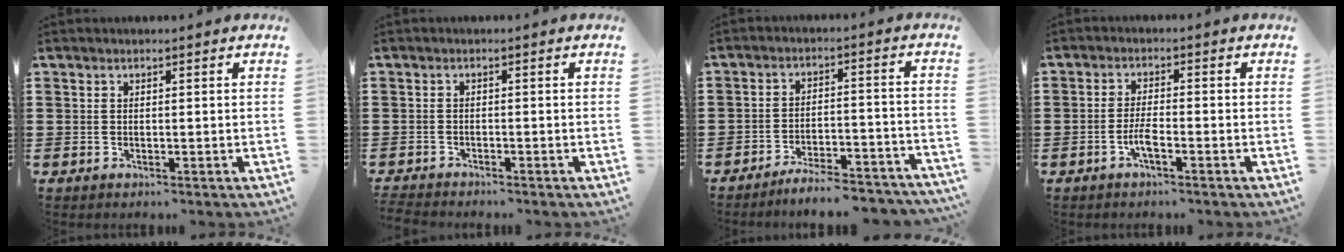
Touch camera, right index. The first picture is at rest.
{"total": 1.5, "force": [-1.4, 0.1, 0.0], "torque": [-0.004, 0.001, -0.032]}
{"total": 5.9, "force": [-5.6, 0.2, 1.8], "torque": [-0.027, 0.003, -0.107]}
{"total": 3.2, "force": [-1.6, 0.6, 2.7], "torque": [-0.069, -0.005, -0.035]}